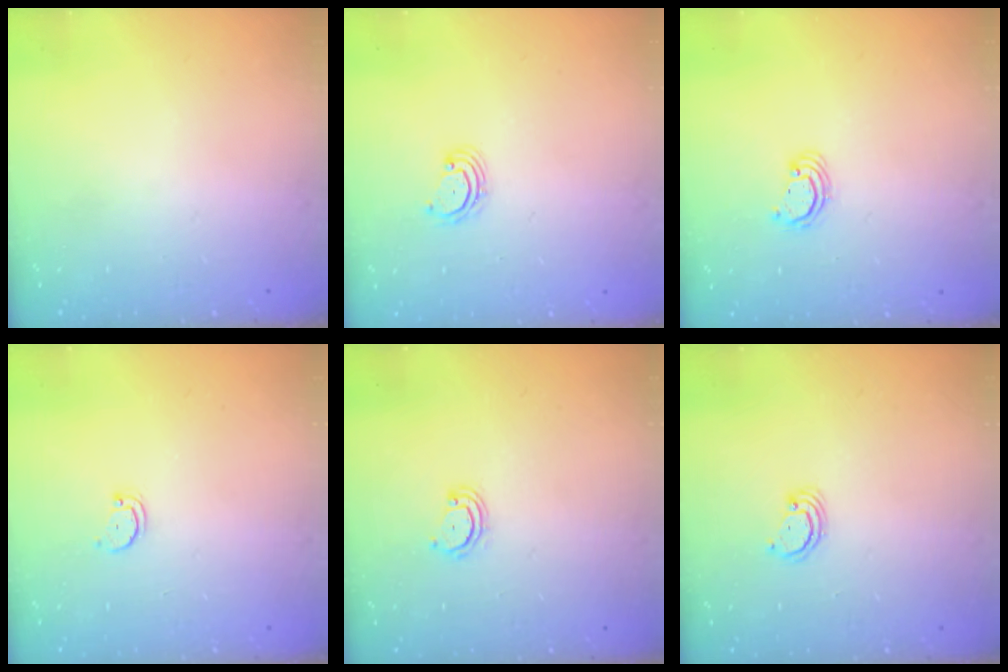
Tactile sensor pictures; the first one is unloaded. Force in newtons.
{"total": 3.1, "press": 3.1, "slide": 0.4}
{"total": 2.2, "press": 2.2, "slide": 0.1}
{"total": 2.5, "press": 2.4, "slide": 0.4}
{"total": 3.7, "press": 3.7, "slide": 0.3}
{"total": 2.4, "press": 2.4, "slide": 0.2}